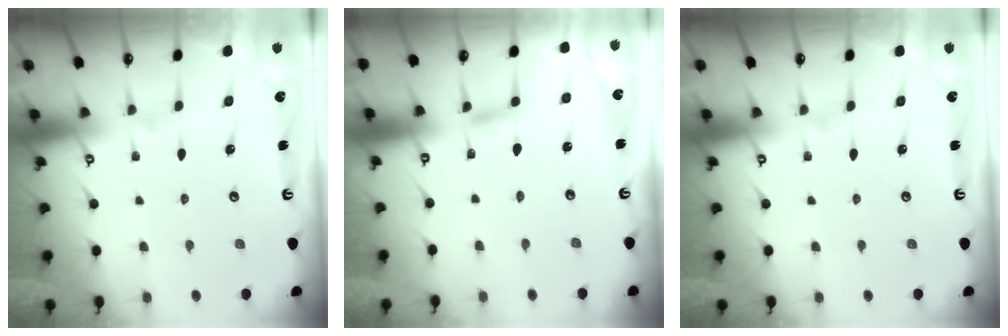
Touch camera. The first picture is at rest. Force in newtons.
{"total": 2.9, "press": 2.8, "slide": 0.3}
{"total": 0.0}